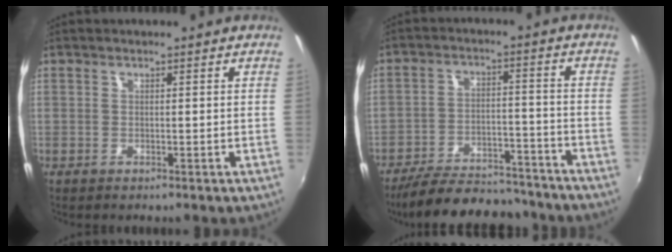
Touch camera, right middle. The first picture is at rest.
{"total": 18.1, "force": [-15.8, 5.5, 6.8], "torque": [-0.140, 0.004, -0.217]}